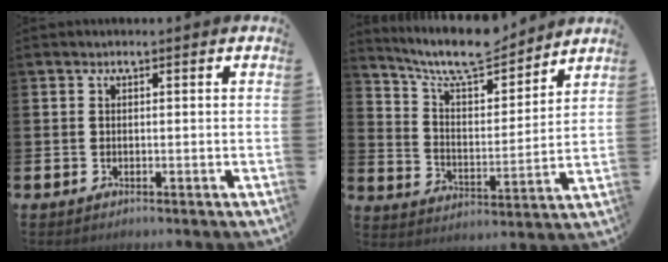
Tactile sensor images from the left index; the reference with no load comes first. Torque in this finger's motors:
{"motor_torque": [0.62, -0.77, 0.36, 0.09]}